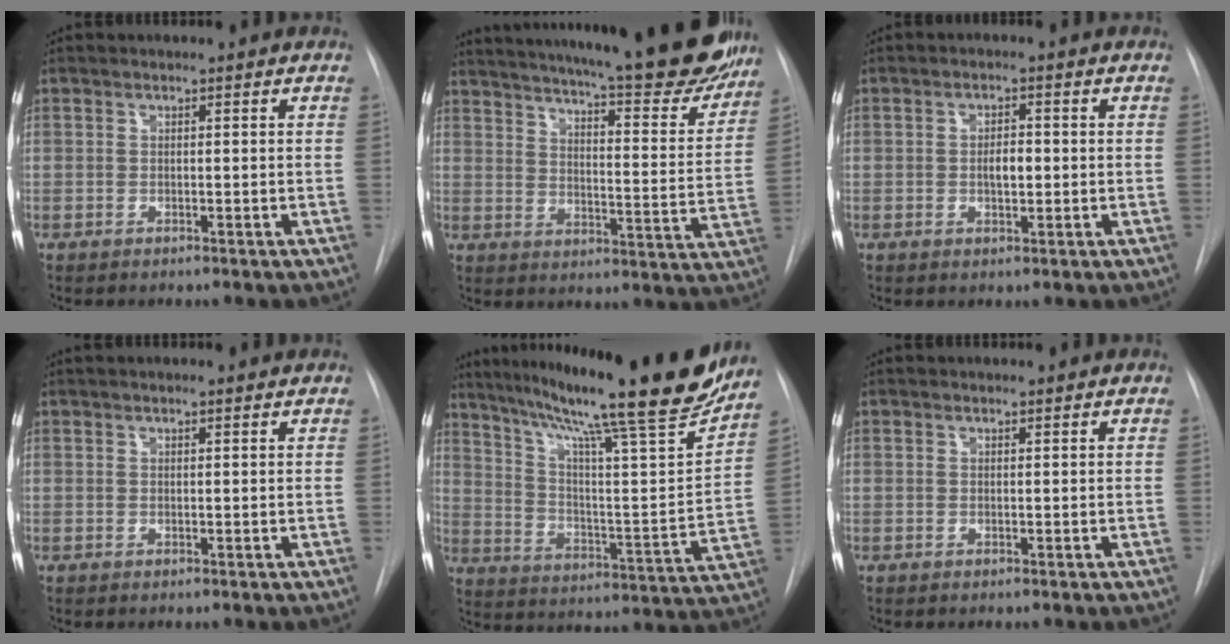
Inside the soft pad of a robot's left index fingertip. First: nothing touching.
{"total": 28.0, "force": [24.3, 3.7, 13.4], "torque": [-0.210, -0.067, 0.304]}
{"total": 2.8, "force": [-0.2, 1.3, 2.5], "torque": [-0.041, -0.001, -0.004]}
{"total": 4.5, "force": [4.1, 0.5, 1.7], "torque": [-0.023, 0.025, 0.047]}
{"total": 26.5, "force": [21.4, 0.8, 15.6], "torque": [-0.254, -0.051, 0.305]}
{"total": 1.5, "force": [1.5, 0.2, 0.2], "torque": [-0.007, 0.008, 0.018]}